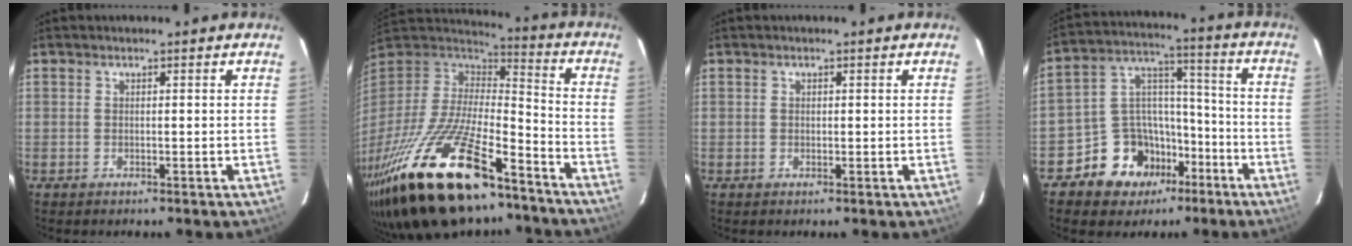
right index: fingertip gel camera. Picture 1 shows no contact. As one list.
[{"total": 32.9, "force": [-21.6, 11.7, 21.9], "torque": [-0.438, -0.053, -0.354]}, {"total": 0.7, "force": [0.2, 0.6, 0.3], "torque": [-0.004, 0.003, 0.003]}, {"total": 13.5, "force": [-8.0, 10.1, 4.0], "torque": [-0.090, 0.055, -0.121]}]